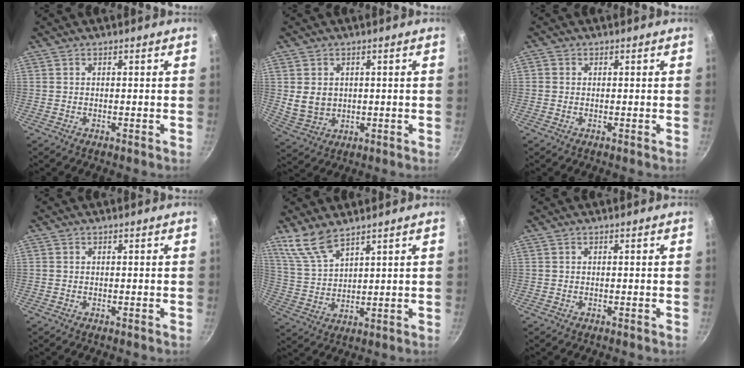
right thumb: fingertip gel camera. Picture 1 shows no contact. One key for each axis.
{"total": 6.2, "fx": 0.7, "fy": 5.1, "fz": 3.6, "tx": -0.055, "ty": -0.008, "tz": 0.027}
{"total": 0.9, "fx": 0.0, "fy": 0.9, "fz": 0.2, "tx": -0.002, "ty": 0.001, "tz": -0.003}
{"total": 0.0}
{"total": 7.5, "fx": 6.1, "fy": 2.2, "fz": 3.8, "tx": -0.077, "ty": -0.031, "tz": 0.139}
{"total": 0.0}